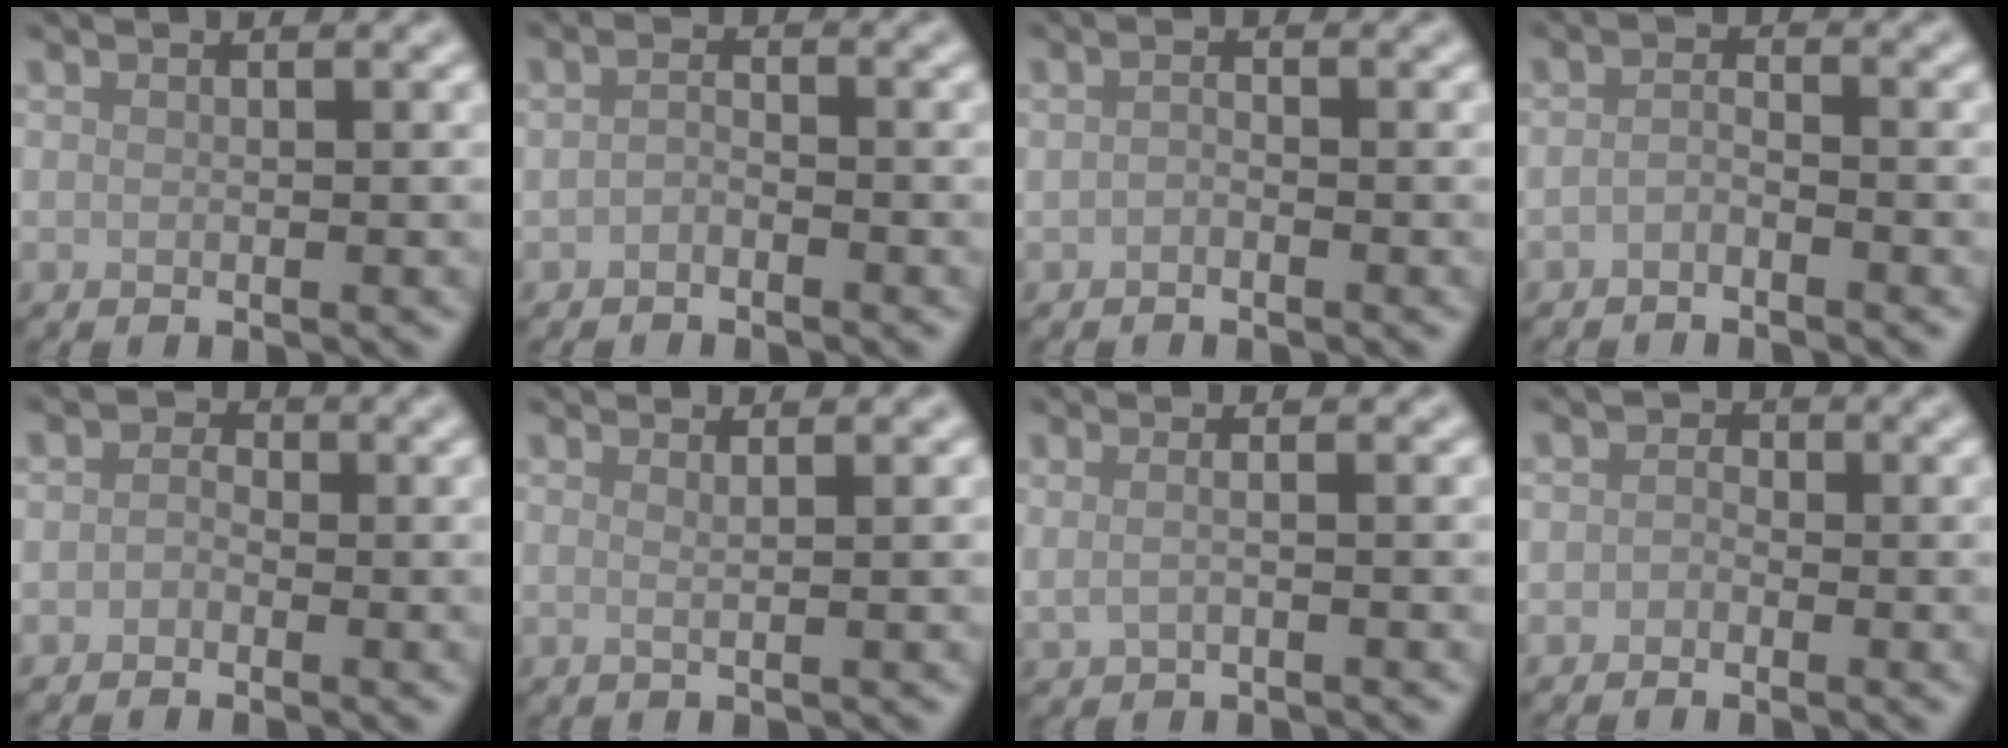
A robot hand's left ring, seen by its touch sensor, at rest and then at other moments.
{"total": 1.1, "force": [-0.7, 0.6, 0.6], "torque": [-0.013, 0.002, -0.017]}
{"total": 0.8, "force": [-0.4, 0.5, 0.4], "torque": [-0.010, -0.001, -0.009]}
{"total": 1.2, "force": [-0.8, 0.4, 0.7], "torque": [-0.016, 0.003, -0.020]}
{"total": 1.4, "force": [-0.2, 1.3, 0.5], "torque": [0.005, 0.000, -0.018]}
{"total": 1.0, "force": [0.6, 0.4, 0.7], "torque": [-0.003, -0.003, 0.005]}
{"total": 1.3, "force": [0.2, 0.5, 1.2], "torque": [-0.026, -0.004, 0.000]}
{"total": 1.4, "force": [-0.1, 1.3, 0.4], "torque": [0.014, 0.000, -0.021]}